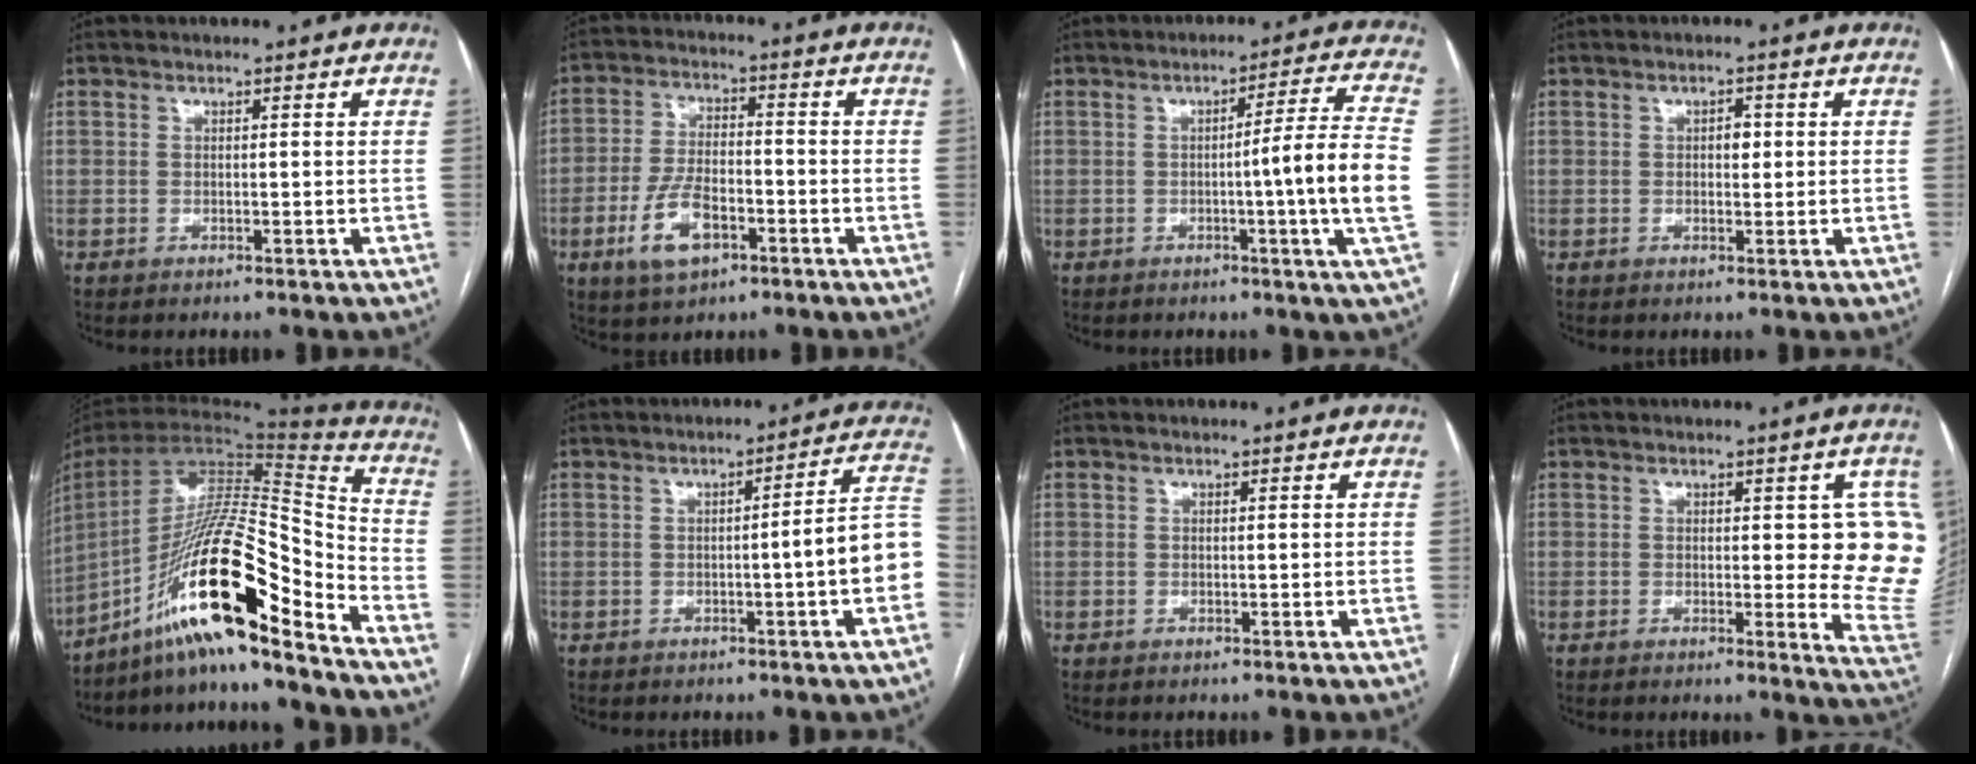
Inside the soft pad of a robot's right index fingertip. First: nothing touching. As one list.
[{"total": 8.7, "force": [-3.9, 4.1, 6.7], "torque": [-0.144, 0.004, -0.069]}, {"total": 10.4, "force": [-1.7, -2.2, 10.0], "torque": [-0.137, -0.006, -0.024]}, {"total": 1.7, "force": [0.2, 1.0, 1.4], "torque": [-0.019, 0.005, 0.003]}, {"total": 23.7, "force": [-15.4, 1.8, 18.0], "torque": [-0.321, 0.003, -0.274]}, {"total": 9.1, "force": [-1.9, -0.5, 8.9], "torque": [-0.100, 0.017, -0.032]}, {"total": 0.0}, {"total": 10.9, "force": [1.7, 3.5, 10.2], "torque": [-0.106, -0.011, 0.012]}]